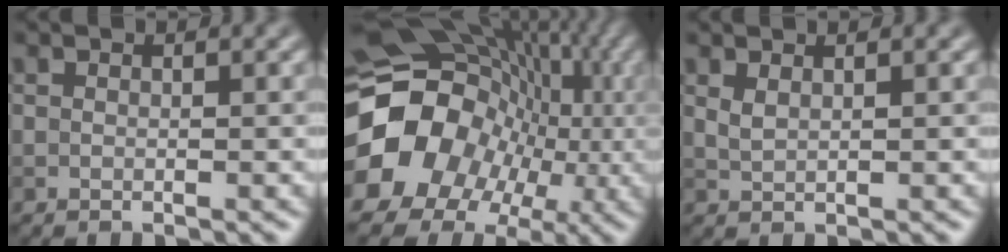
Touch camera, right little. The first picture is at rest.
{"total": 19.9, "force": [-3.0, 17.7, 8.6], "torque": [-0.169, -0.015, -0.069]}
{"total": 1.1, "force": [0.9, 0.2, 0.6], "torque": [-0.019, 0.002, 0.021]}